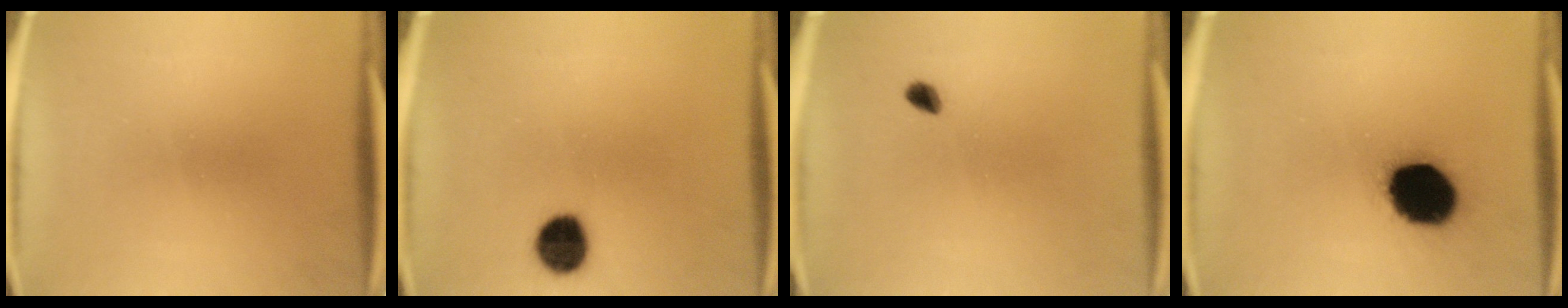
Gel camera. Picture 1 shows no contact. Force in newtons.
{"total": 7.6}
{"total": 1.7}
{"total": 18.9}